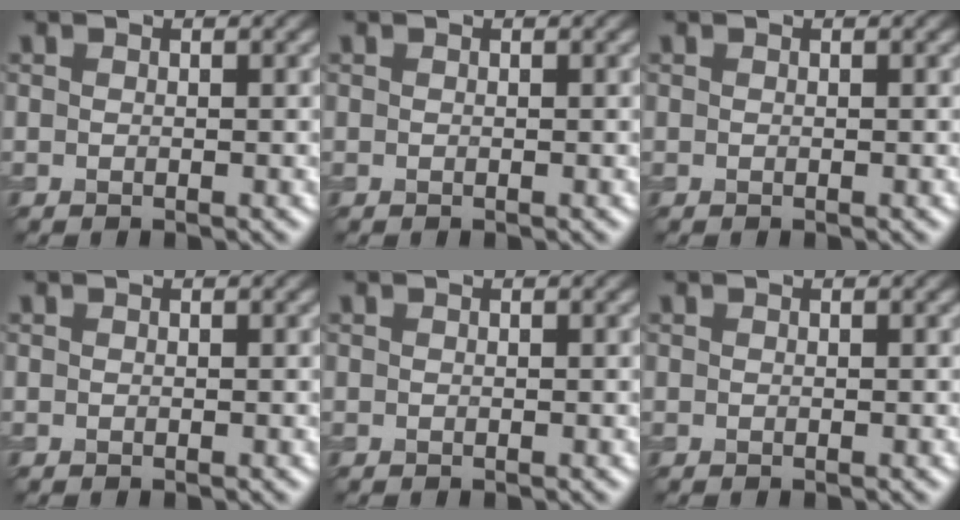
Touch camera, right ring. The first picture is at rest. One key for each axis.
{"total": 0.0}
{"total": 0.0}
{"total": 0.0}
{"total": 0.0}
{"total": 0.0}